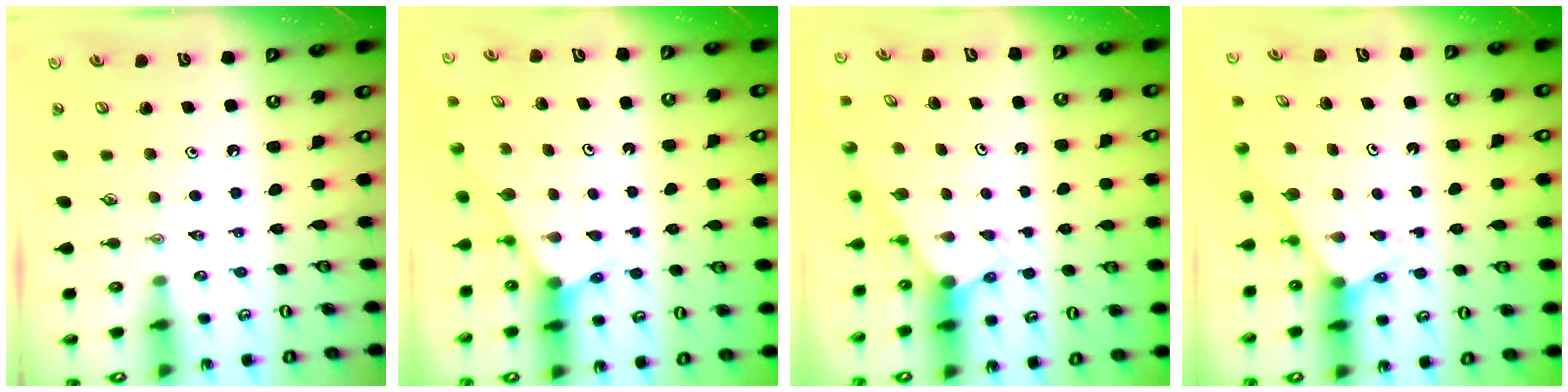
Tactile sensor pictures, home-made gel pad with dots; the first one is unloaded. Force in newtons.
{"total": 2.6, "press": 2.6, "slide": 0.2}
{"total": 2.7, "press": 2.7, "slide": 0.0}
{"total": 2.5, "press": 2.5, "slide": 0.2}